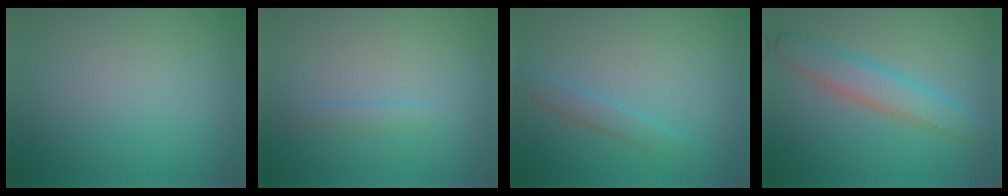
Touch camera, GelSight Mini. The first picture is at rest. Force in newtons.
{"total": 0.8, "press": 0.8, "slide": 0.0}
{"total": 1.5, "press": 1.5, "slide": 0.1}
{"total": 3.8, "press": 3.8, "slide": 0.1}